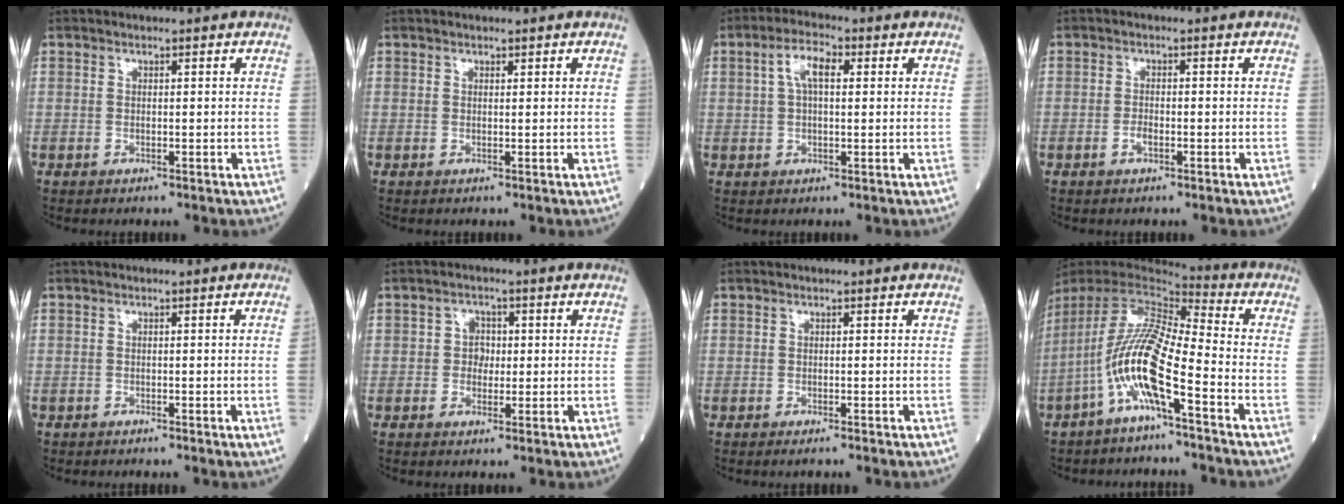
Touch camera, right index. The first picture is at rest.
{"total": 0.0}
{"total": 5.1, "force": [1.4, 1.8, 4.5], "torque": [-0.092, 0.017, 0.026]}
{"total": 1.5, "force": [-0.8, 0.6, 1.2], "torque": [-0.025, 0.001, -0.014]}
{"total": 0.7, "force": [-0.4, -0.3, 0.5], "torque": [-0.009, -0.001, -0.008]}
{"total": 2.4, "force": [0.0, 2.0, 1.3], "torque": [-0.014, 0.006, -0.003]}
{"total": 1.5, "force": [-1.2, -0.1, 0.8], "torque": [-0.012, -0.003, -0.014]}
{"total": 13.3, "force": [-5.9, 1.2, 11.9], "torque": [-0.248, -0.005, -0.120]}